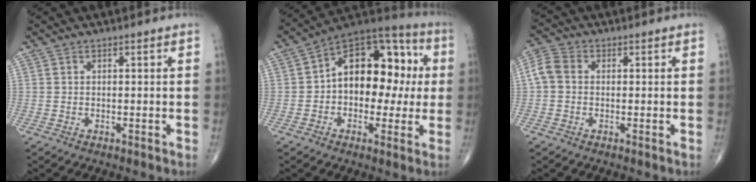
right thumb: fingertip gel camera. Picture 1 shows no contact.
{"total": 18.0, "force": [1.0, 11.6, 13.7], "torque": [-0.151, 0.047, 0.005]}
{"total": 4.9, "force": [0.0, 3.8, 3.1], "torque": [-0.068, 0.016, -0.009]}